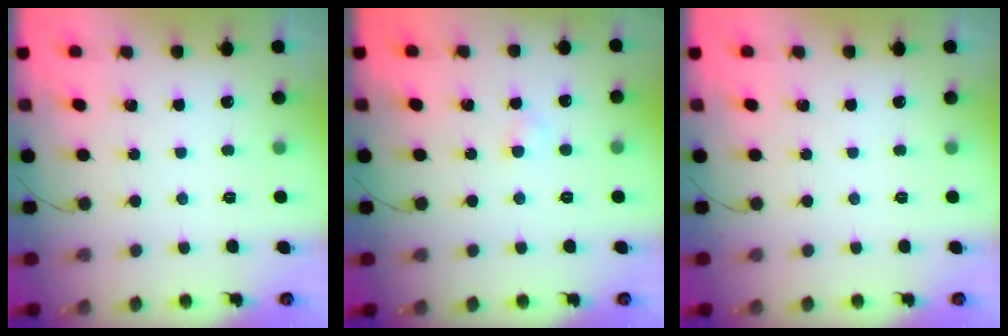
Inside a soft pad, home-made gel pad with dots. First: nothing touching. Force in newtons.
{"total": 2.3, "press": 2.2, "slide": 0.9}
{"total": 0.0}